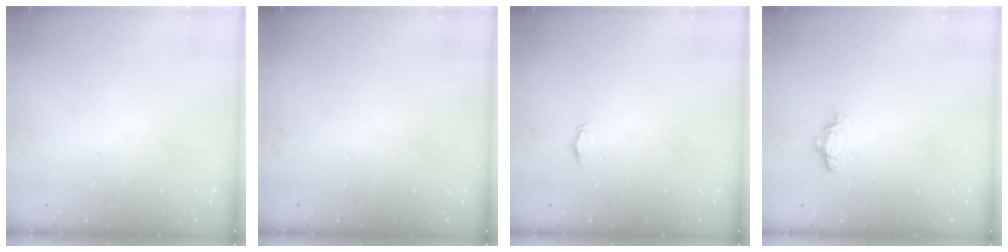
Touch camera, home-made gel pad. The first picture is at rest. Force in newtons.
{"total": 3.6, "press": 1.4, "slide": 3.3}
{"total": 2.9, "press": 2.9, "slide": 0.5}
{"total": 4.4, "press": 4.4, "slide": 0.5}